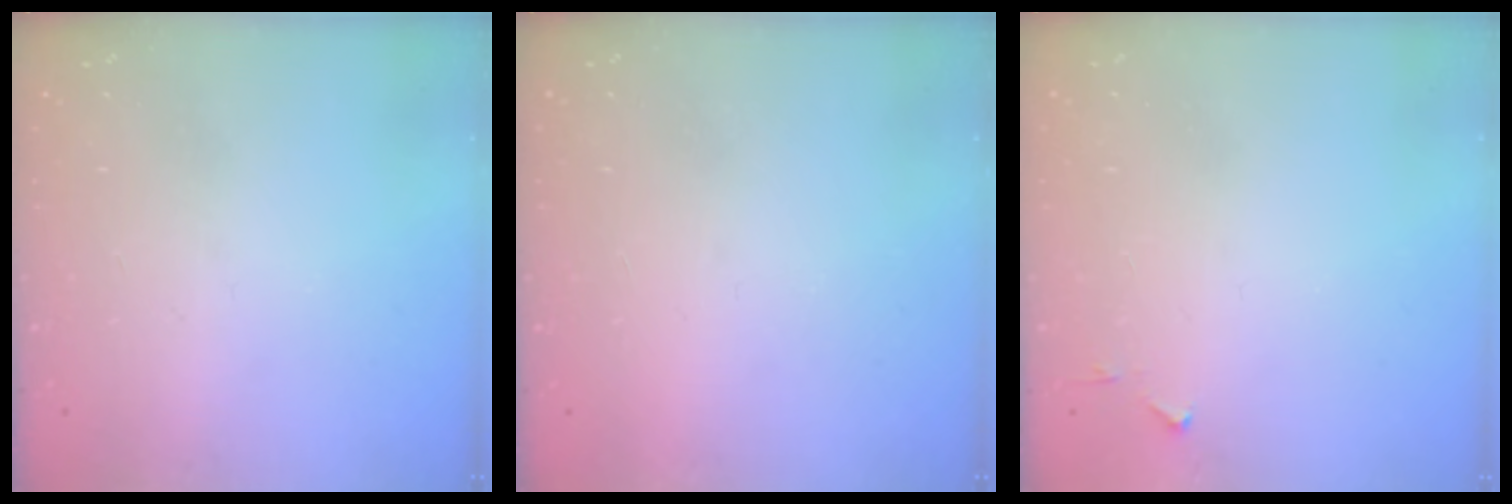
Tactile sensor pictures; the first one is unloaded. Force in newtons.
{"total": 1.5, "press": 1.5, "slide": 0.1}
{"total": 3.1, "press": 3.1, "slide": 0.5}